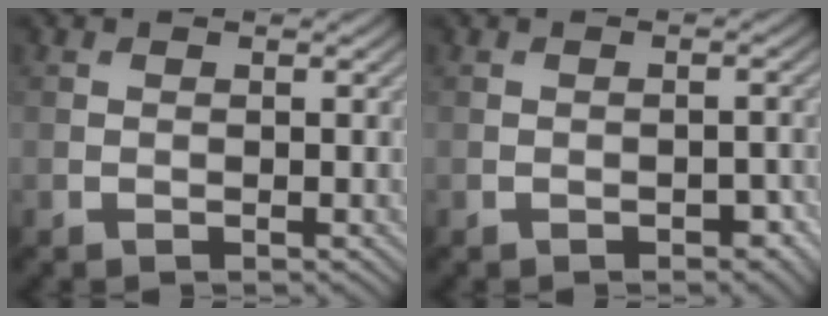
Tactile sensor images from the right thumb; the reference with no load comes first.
{"total": 1.8, "force": [-1.0, 0.9, 1.3], "torque": [-0.016, -0.001, -0.013]}